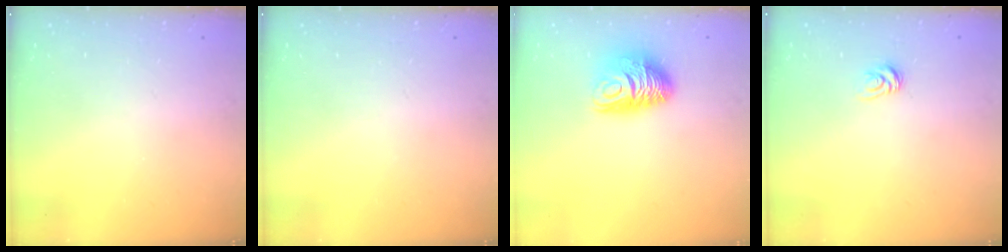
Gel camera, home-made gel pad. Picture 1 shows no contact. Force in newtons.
{"total": 0.0}
{"total": 9.5, "press": 9.5, "slide": 0.4}
{"total": 3.9, "press": 3.9, "slide": 0.2}